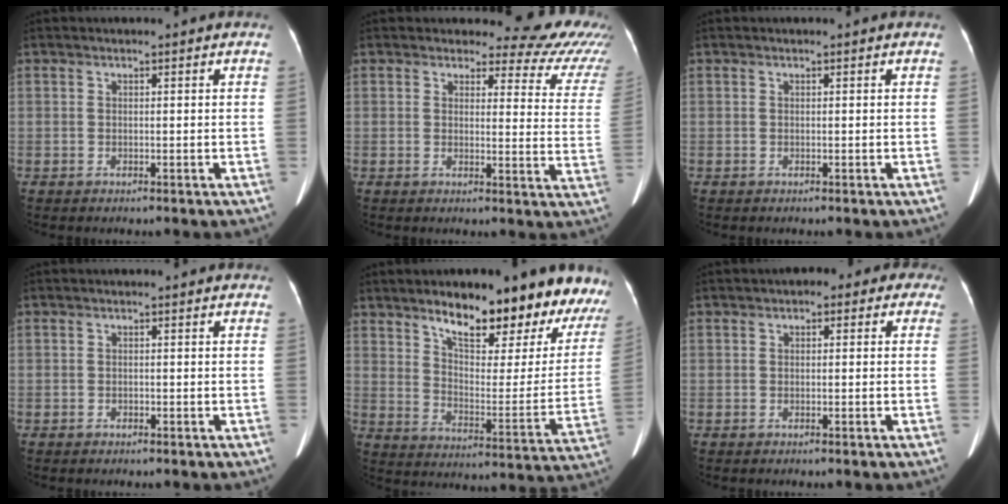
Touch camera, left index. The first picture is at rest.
{"total": 13.8, "force": [13.2, 3.7, 1.2], "torque": [0.032, -0.088, 0.103]}
{"total": 0.0}
{"total": 0.6, "force": [-0.5, 0.3, 0.1], "torque": [-0.002, 0.001, -0.008]}
{"total": 22.0, "force": [17.7, 5.7, 11.7], "torque": [-0.145, -0.028, 0.228]}
{"total": 3.3, "force": [0.8, 2.1, 2.4], "torque": [-0.017, 0.026, -0.005]}